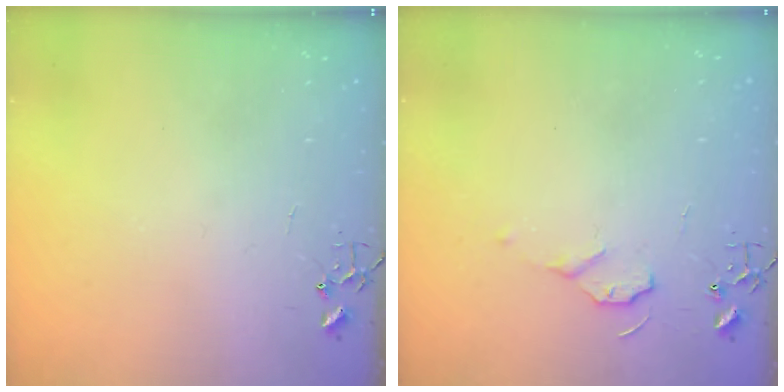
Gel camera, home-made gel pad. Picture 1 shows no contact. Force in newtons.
{"total": 7.0, "press": 6.9, "slide": 0.8}